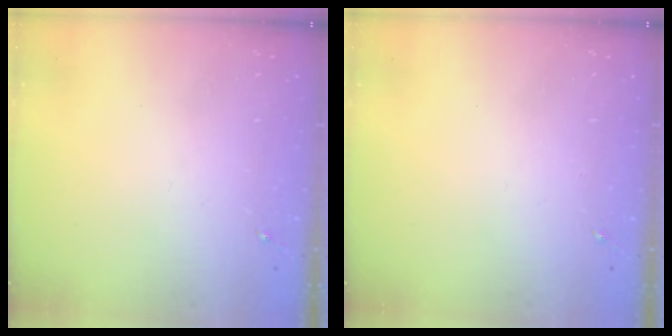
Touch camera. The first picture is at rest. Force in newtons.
{"total": 0.0}